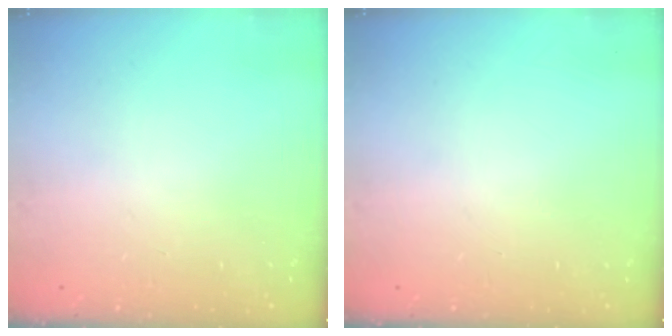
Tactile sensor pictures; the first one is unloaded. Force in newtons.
{"total": 0.0}